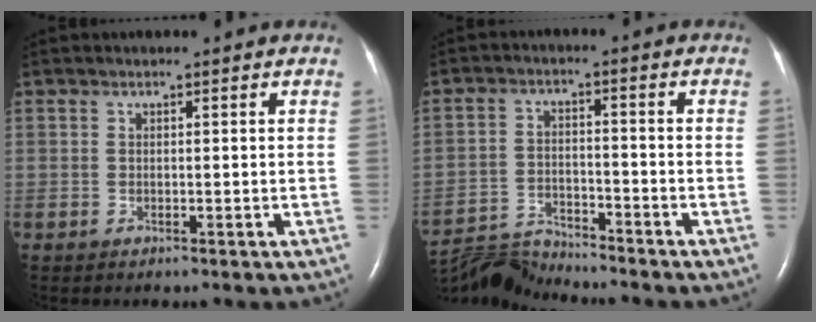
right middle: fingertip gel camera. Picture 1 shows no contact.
{"total": 7.3, "force": [-7.2, -0.9, -1.0], "torque": [0.007, 0.000, -0.133]}